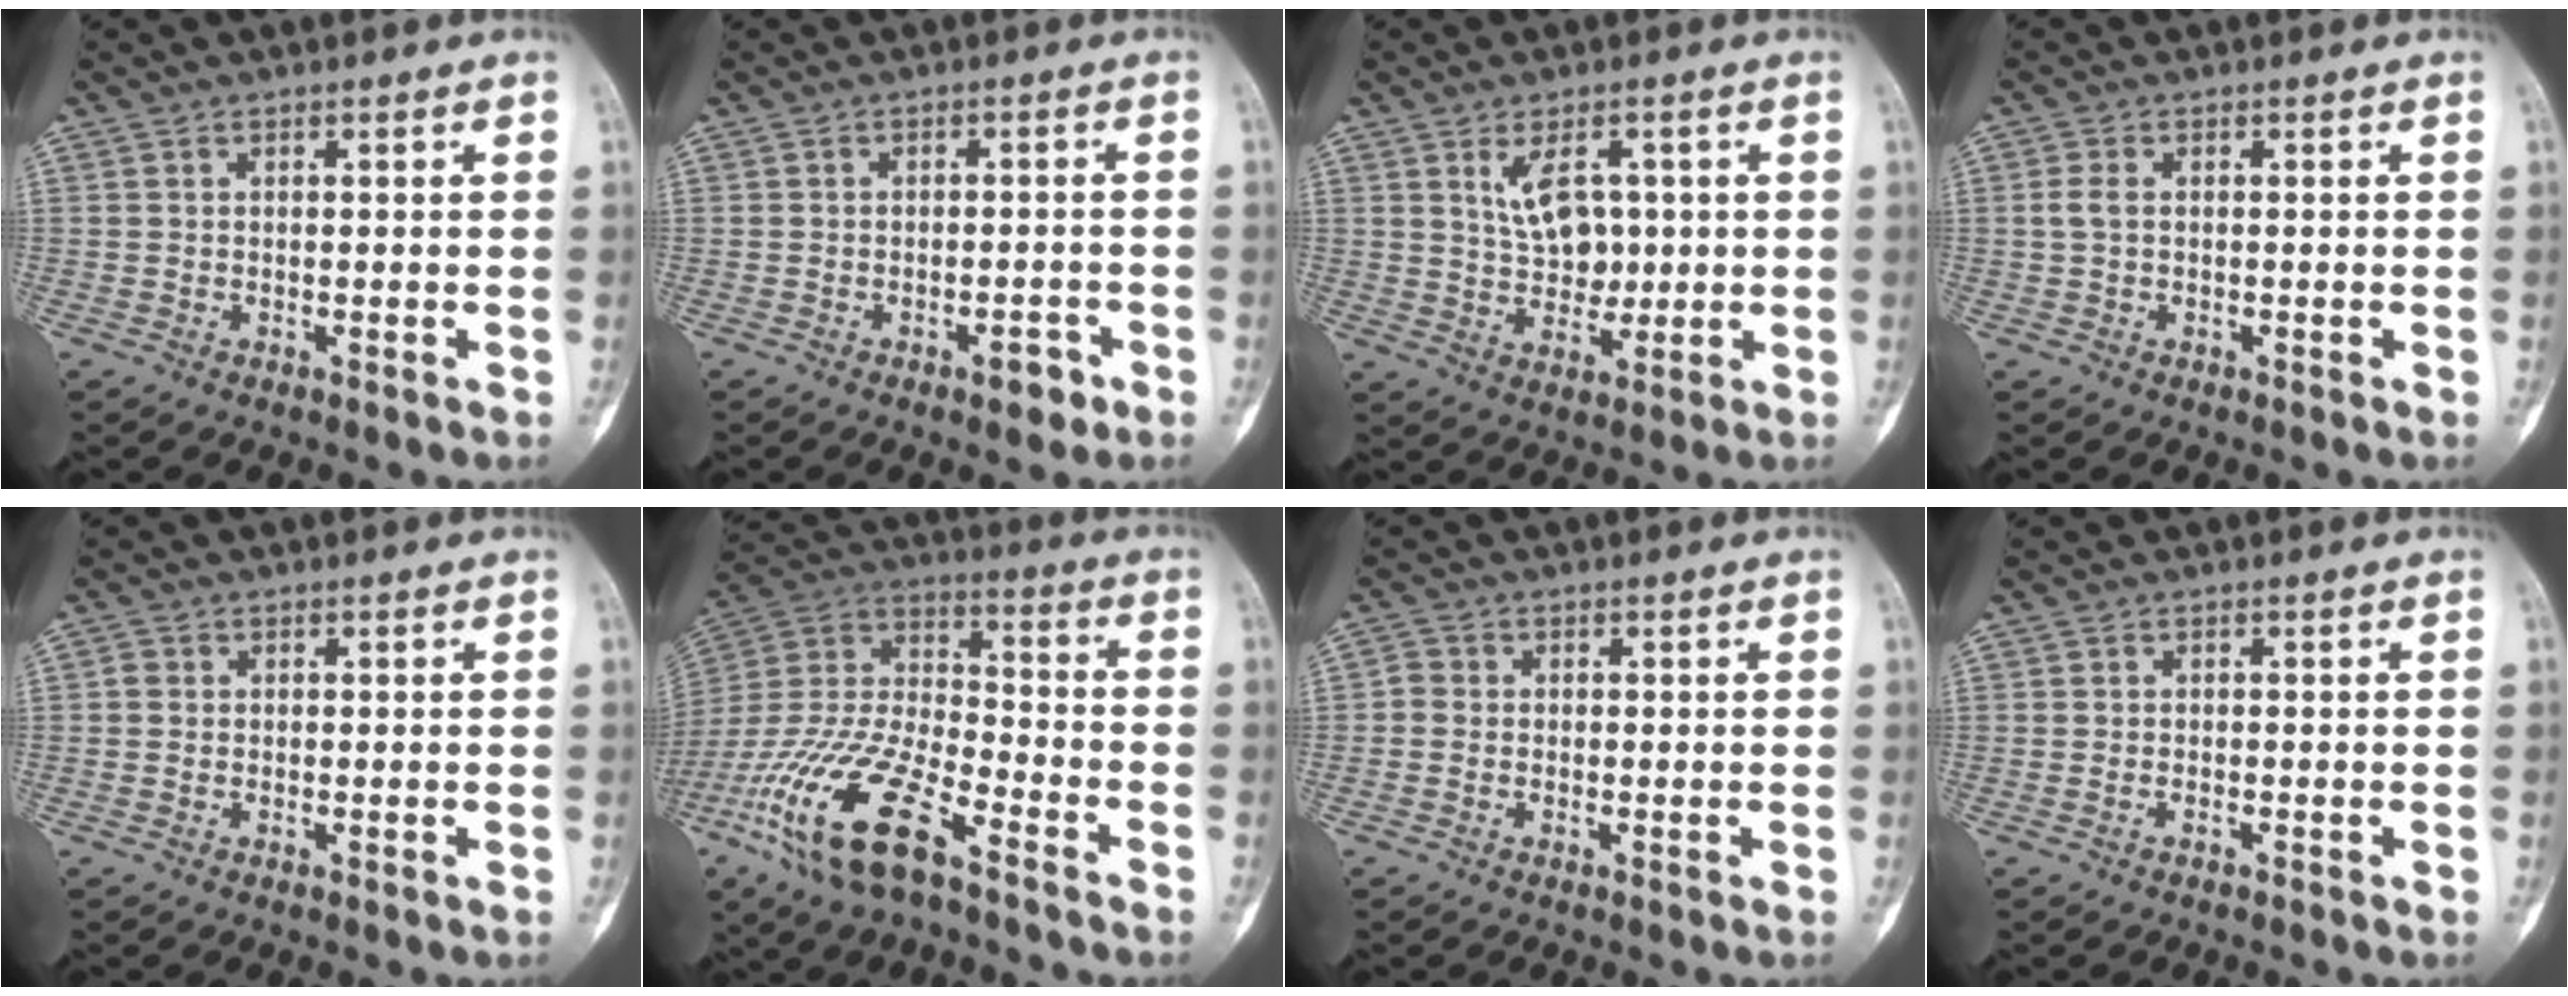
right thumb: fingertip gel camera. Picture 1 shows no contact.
{"total": 3.2, "force": [-1.9, 1.4, 2.2], "torque": [-0.020, 0.013, -0.024]}
{"total": 7.1, "force": [1.9, 4.4, 5.3], "torque": [-0.063, -0.012, 0.041]}
{"total": 2.1, "force": [0.2, 1.3, 1.7], "torque": [-0.043, 0.003, 0.003]}
{"total": 0.9, "force": [-0.2, 0.8, 0.4], "torque": [-0.001, 0.002, -0.007]}
{"total": 21.4, "force": [-12.1, 8.0, 15.6], "torque": [-0.336, 0.045, -0.234]}
{"total": 1.7, "force": [-0.6, 1.3, 0.8], "torque": [-0.008, 0.004, -0.020]}
{"total": 0.6, "force": [-0.4, 0.2, 0.3], "torque": [-0.008, 0.006, -0.007]}